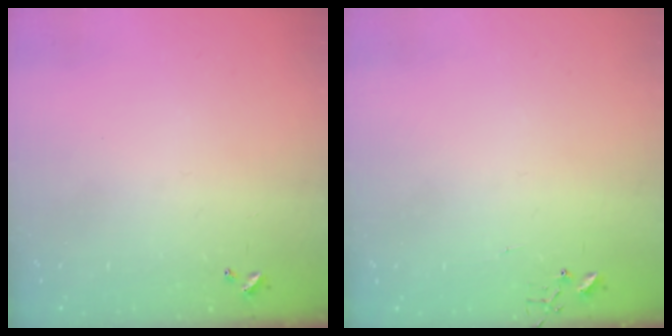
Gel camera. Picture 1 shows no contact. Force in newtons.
{"total": 3.6, "press": 3.6, "slide": 0.4}